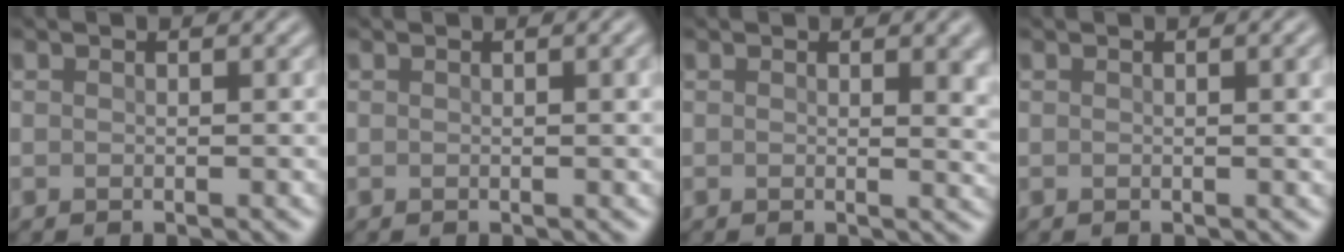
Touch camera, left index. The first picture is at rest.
{"total": 1.5, "force": [0.3, 0.4, 1.4], "torque": [-0.014, 0.004, 0.003]}
{"total": 3.2, "force": [1.0, 1.1, 2.8], "torque": [-0.022, 0.001, 0.012]}
{"total": 1.9, "force": [0.4, 0.5, 1.8], "torque": [-0.016, 0.005, 0.004]}